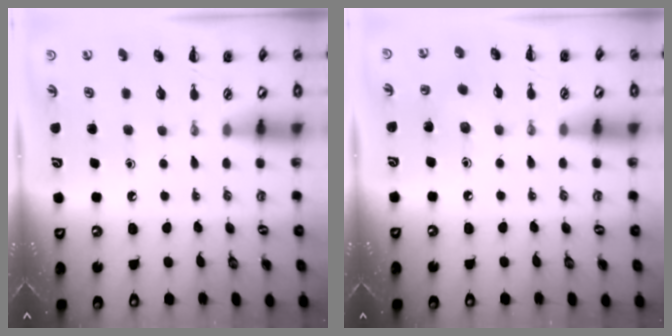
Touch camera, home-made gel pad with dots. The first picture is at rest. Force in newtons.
{"total": 4.2, "press": 4.1, "slide": 1.1}